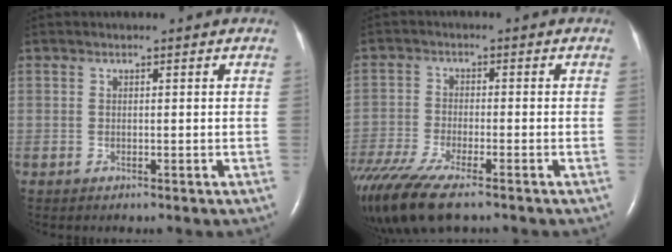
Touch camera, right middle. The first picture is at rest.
{"total": 13.2, "force": [-9.9, 2.8, 8.3], "torque": [-0.175, -0.031, -0.172]}